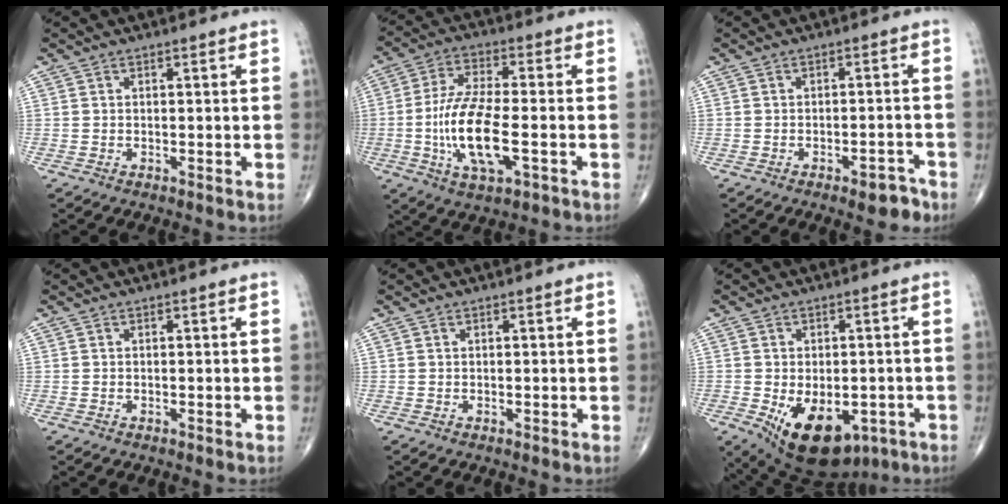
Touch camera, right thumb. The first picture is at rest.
{"total": 13.9, "force": [-3.1, 4.9, 12.6], "torque": [-0.257, 0.009, -0.056]}
{"total": 4.4, "force": [-3.0, 1.8, 2.8], "torque": [-0.023, 0.021, -0.035]}
{"total": 0.0}
{"total": 0.0}
{"total": 14.9, "force": [-5.8, 8.9, 10.5], "torque": [-0.153, -0.003, -0.066]}